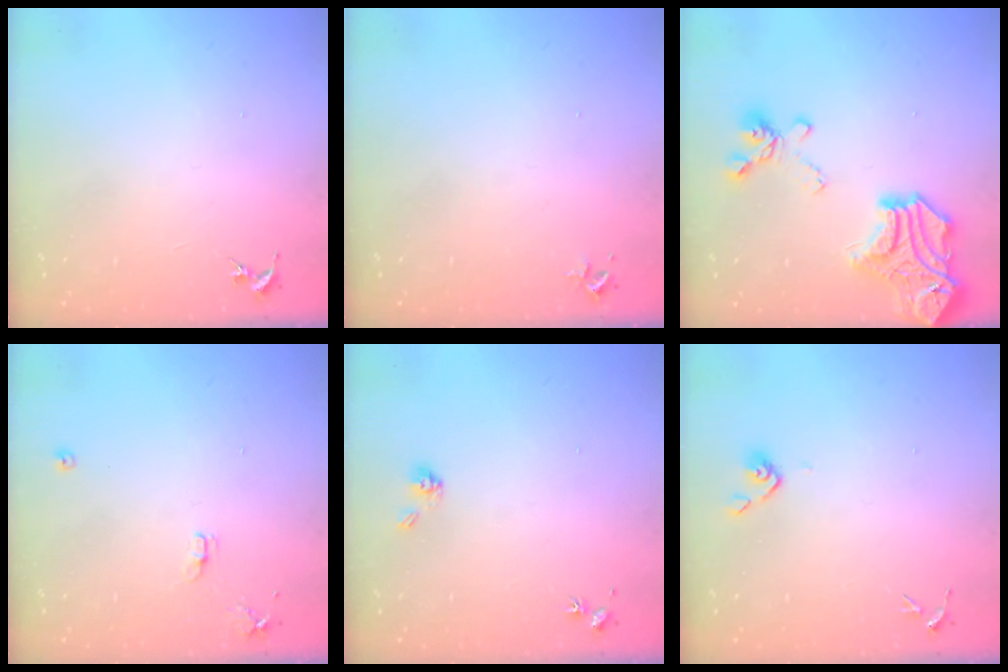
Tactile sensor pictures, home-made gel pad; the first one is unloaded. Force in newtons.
{"total": 2.4, "press": 2.4, "slide": 0.3}
{"total": 21.4, "press": 21.4, "slide": 1.4}
{"total": 7.2, "press": 7.2, "slide": 0.8}
{"total": 5.0, "press": 4.6, "slide": 1.7}
{"total": 4.2, "press": 4.1, "slide": 1.1}